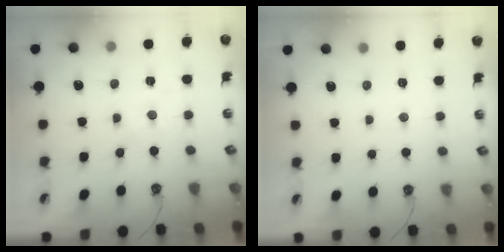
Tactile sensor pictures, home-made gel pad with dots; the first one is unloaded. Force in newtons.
{"total": 2.9, "press": 2.9, "slide": 0.4}